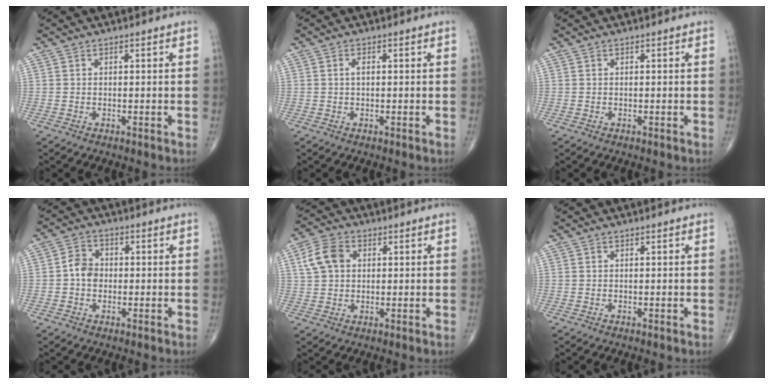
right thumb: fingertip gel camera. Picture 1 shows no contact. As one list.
[{"total": 1.0, "force": [0.1, 0.5, 0.9], "torque": [-0.016, 0.001, 0.000]}, {"total": 0.0}, {"total": 4.3, "force": [-0.5, 3.5, 2.5], "torque": [-0.032, 0.015, -0.016]}, {"total": 6.7, "force": [1.6, 5.0, 4.2], "torque": [-0.076, 0.009, 0.028]}, {"total": 0.0}]